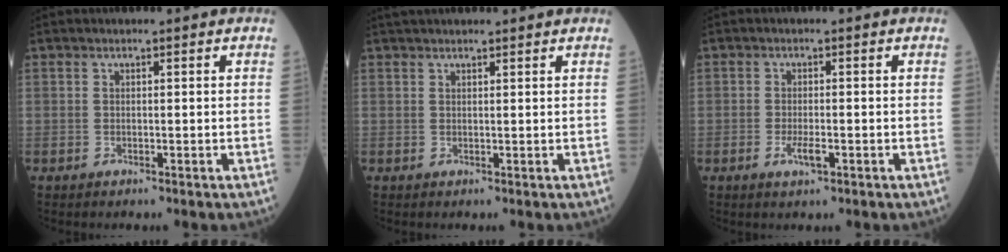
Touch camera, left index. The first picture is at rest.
{"total": 5.5, "force": [5.0, 0.3, 2.3], "torque": [-0.028, 0.031, 0.070]}
{"total": 2.3, "force": [-1.1, 0.6, 2.0], "torque": [-0.041, -0.006, -0.020]}